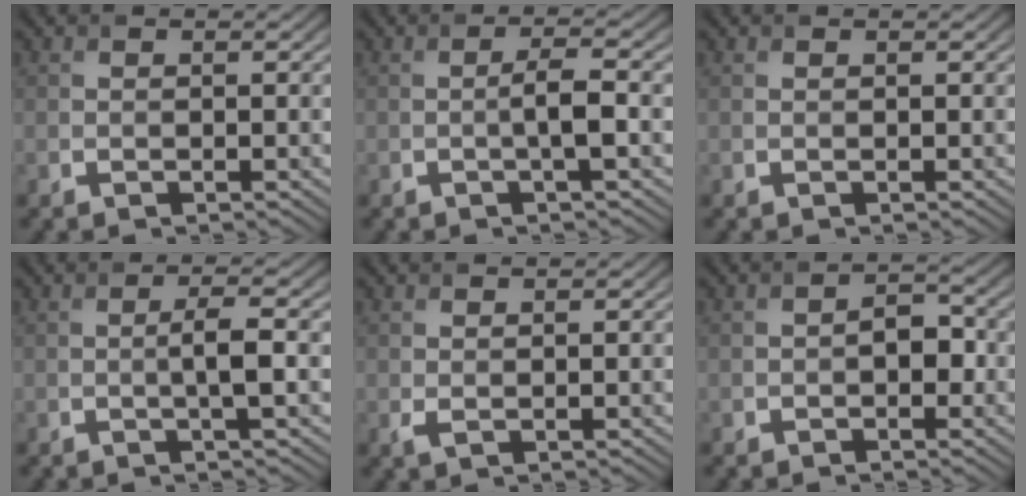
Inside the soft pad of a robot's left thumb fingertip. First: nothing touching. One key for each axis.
{"total": 2.7, "fx": -0.6, "fy": 0.3, "fz": 2.6, "tx": -0.049, "ty": 0.005, "tz": -0.018}
{"total": 0.0}
{"total": 2.6, "fx": -0.3, "fy": 0.2, "fz": 2.6, "tx": -0.046, "ty": 0.005, "tz": -0.012}
{"total": 0.8, "fx": 0.0, "fy": 0.5, "fz": 0.7, "tx": -0.021, "ty": -0.003, "tz": 0.003}
{"total": 2.4, "fx": -0.8, "fy": 1.5, "fz": 1.8, "tx": -0.032, "ty": -0.001, "tz": -0.016}